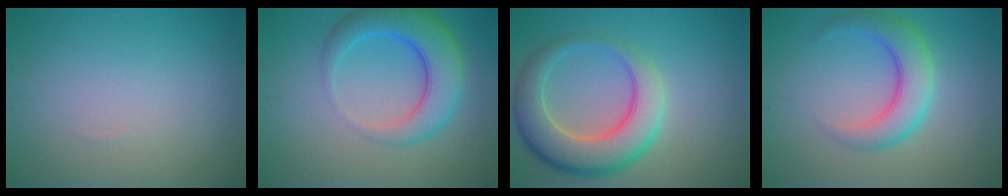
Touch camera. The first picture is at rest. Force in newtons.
{"total": 6.6, "press": 6.5, "slide": 0.4}
{"total": 7.6, "press": 7.6, "slide": 0.4}
{"total": 5.0, "press": 5.0, "slide": 0.1}